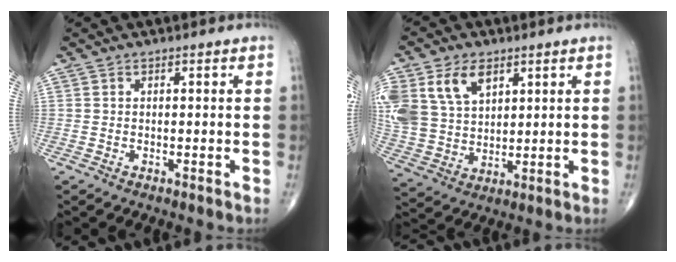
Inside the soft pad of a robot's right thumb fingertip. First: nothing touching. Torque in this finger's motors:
{"motor_torque": [-0.16, 0.66, 0.76, 0.71, 0.45]}